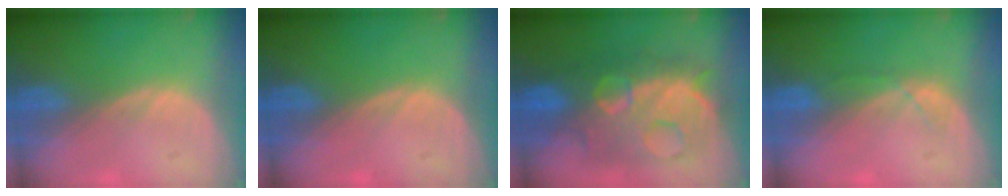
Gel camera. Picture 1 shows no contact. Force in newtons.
{"total": 0.0}
{"total": 12.2, "press": 12.1, "slide": 1.3}
{"total": 1.4, "press": 1.3, "slide": 0.3}